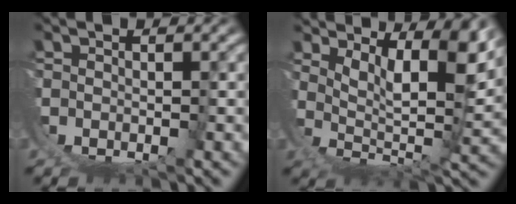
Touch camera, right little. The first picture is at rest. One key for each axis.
{"total": 7.9, "fx": 4.3, "fy": 1.4, "fz": 6.5, "tx": -0.079, "ty": -0.020, "tz": 0.074}